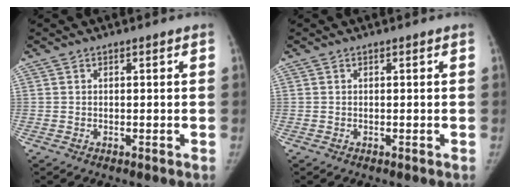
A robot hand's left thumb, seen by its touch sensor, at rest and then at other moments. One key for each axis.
{"total": 0.0}